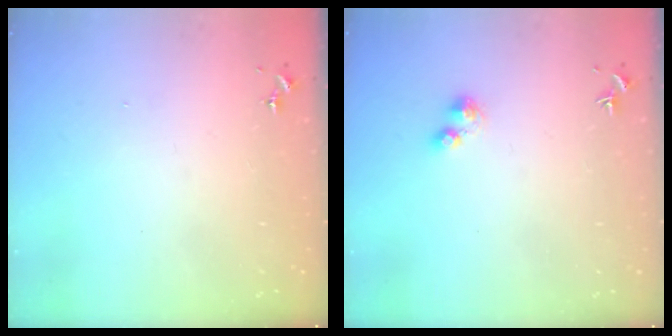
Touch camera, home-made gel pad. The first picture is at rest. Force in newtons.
{"total": 5.0, "press": 5.0, "slide": 0.5}